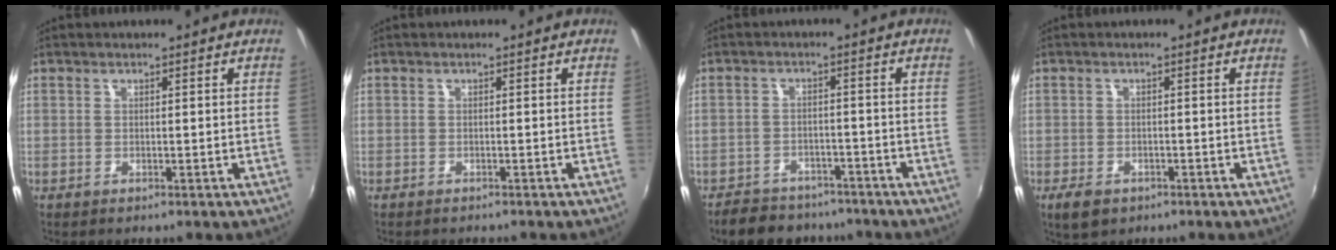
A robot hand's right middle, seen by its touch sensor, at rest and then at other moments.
{"total": 1.0, "force": [-0.9, 0.3, 0.2], "torque": [-0.007, -0.004, -0.014]}
{"total": 11.6, "force": [-9.6, 5.3, 3.7], "torque": [-0.093, 0.008, -0.133]}
{"total": 4.1, "force": [-2.4, 2.5, 2.2], "torque": [-0.051, -0.010, -0.040]}